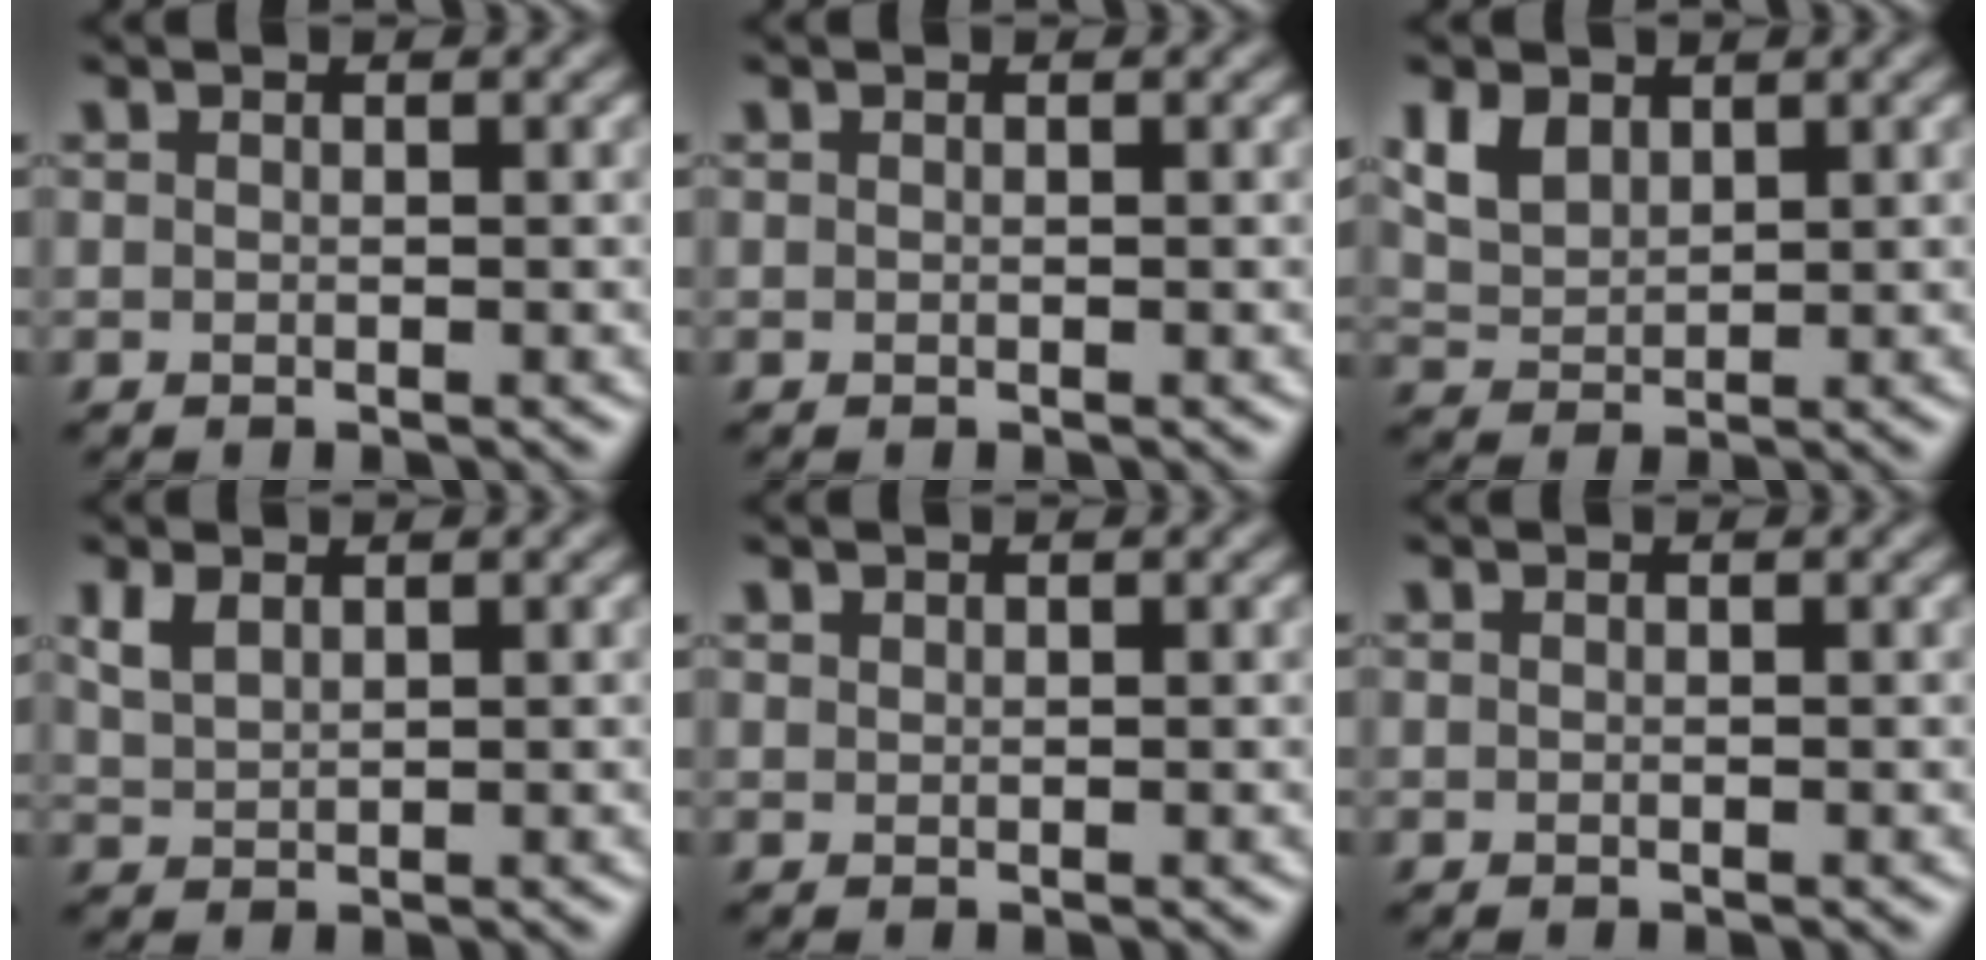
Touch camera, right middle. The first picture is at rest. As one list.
[{"total": 0.0}, {"total": 3.3, "force": [1.8, 2.1, 1.8], "torque": [-0.046, -0.001, 0.040]}, {"total": 1.9, "force": [1.2, 0.9, 1.1], "torque": [-0.030, 0.001, 0.031]}, {"total": 0.5, "force": [0.5, 0.2, 0.0], "torque": [0.000, 0.000, 0.012]}, {"total": 0.0}]